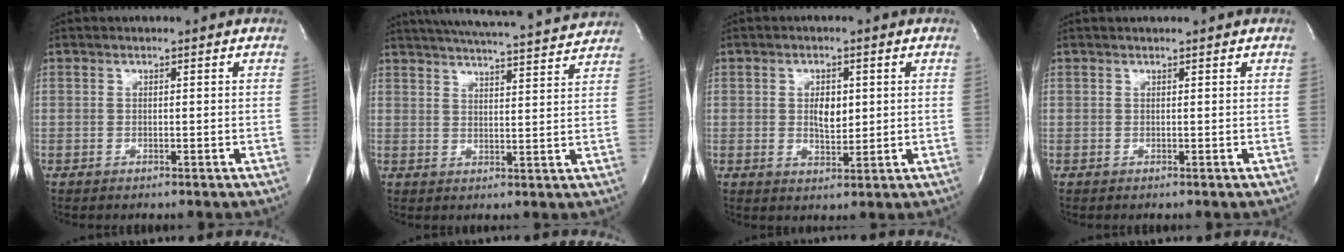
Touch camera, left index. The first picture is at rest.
{"total": 18.8, "force": [17.6, 0.7, 6.5], "torque": [-0.109, 0.001, 0.230]}
{"total": 3.8, "force": [0.7, 2.0, 3.2], "torque": [-0.054, -0.004, 0.015]}
{"total": 2.1, "force": [2.0, -0.1, 0.6], "torque": [-0.009, 0.013, 0.025]}